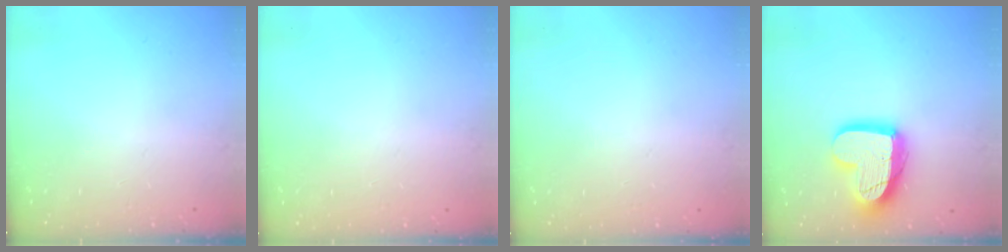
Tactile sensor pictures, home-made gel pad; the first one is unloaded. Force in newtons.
{"total": 0.0}
{"total": 0.0}
{"total": 17.4, "press": 17.4, "slide": 1.6}